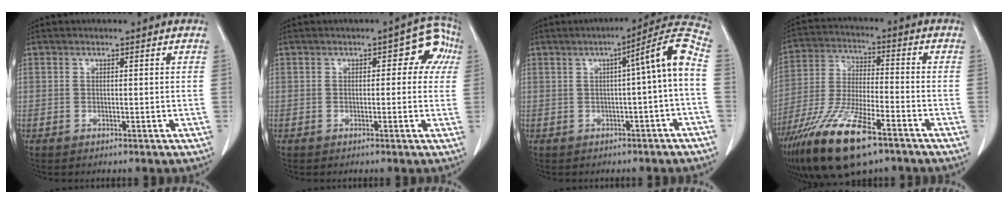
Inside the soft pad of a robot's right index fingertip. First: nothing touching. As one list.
[{"total": 6.0, "force": [1.1, 3.2, 4.9], "torque": [-0.038, 0.032, 0.007]}, {"total": 8.3, "force": [-0.5, -0.3, 8.3], "torque": [-0.107, 0.025, -0.011]}, {"total": 16.2, "force": [-10.2, 3.7, 12.0], "torque": [-0.255, -0.032, -0.186]}]